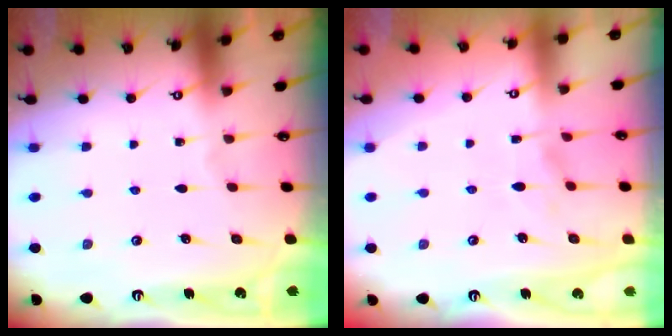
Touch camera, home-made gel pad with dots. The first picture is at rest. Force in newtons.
{"total": 2.0, "press": 1.9, "slide": 0.8}